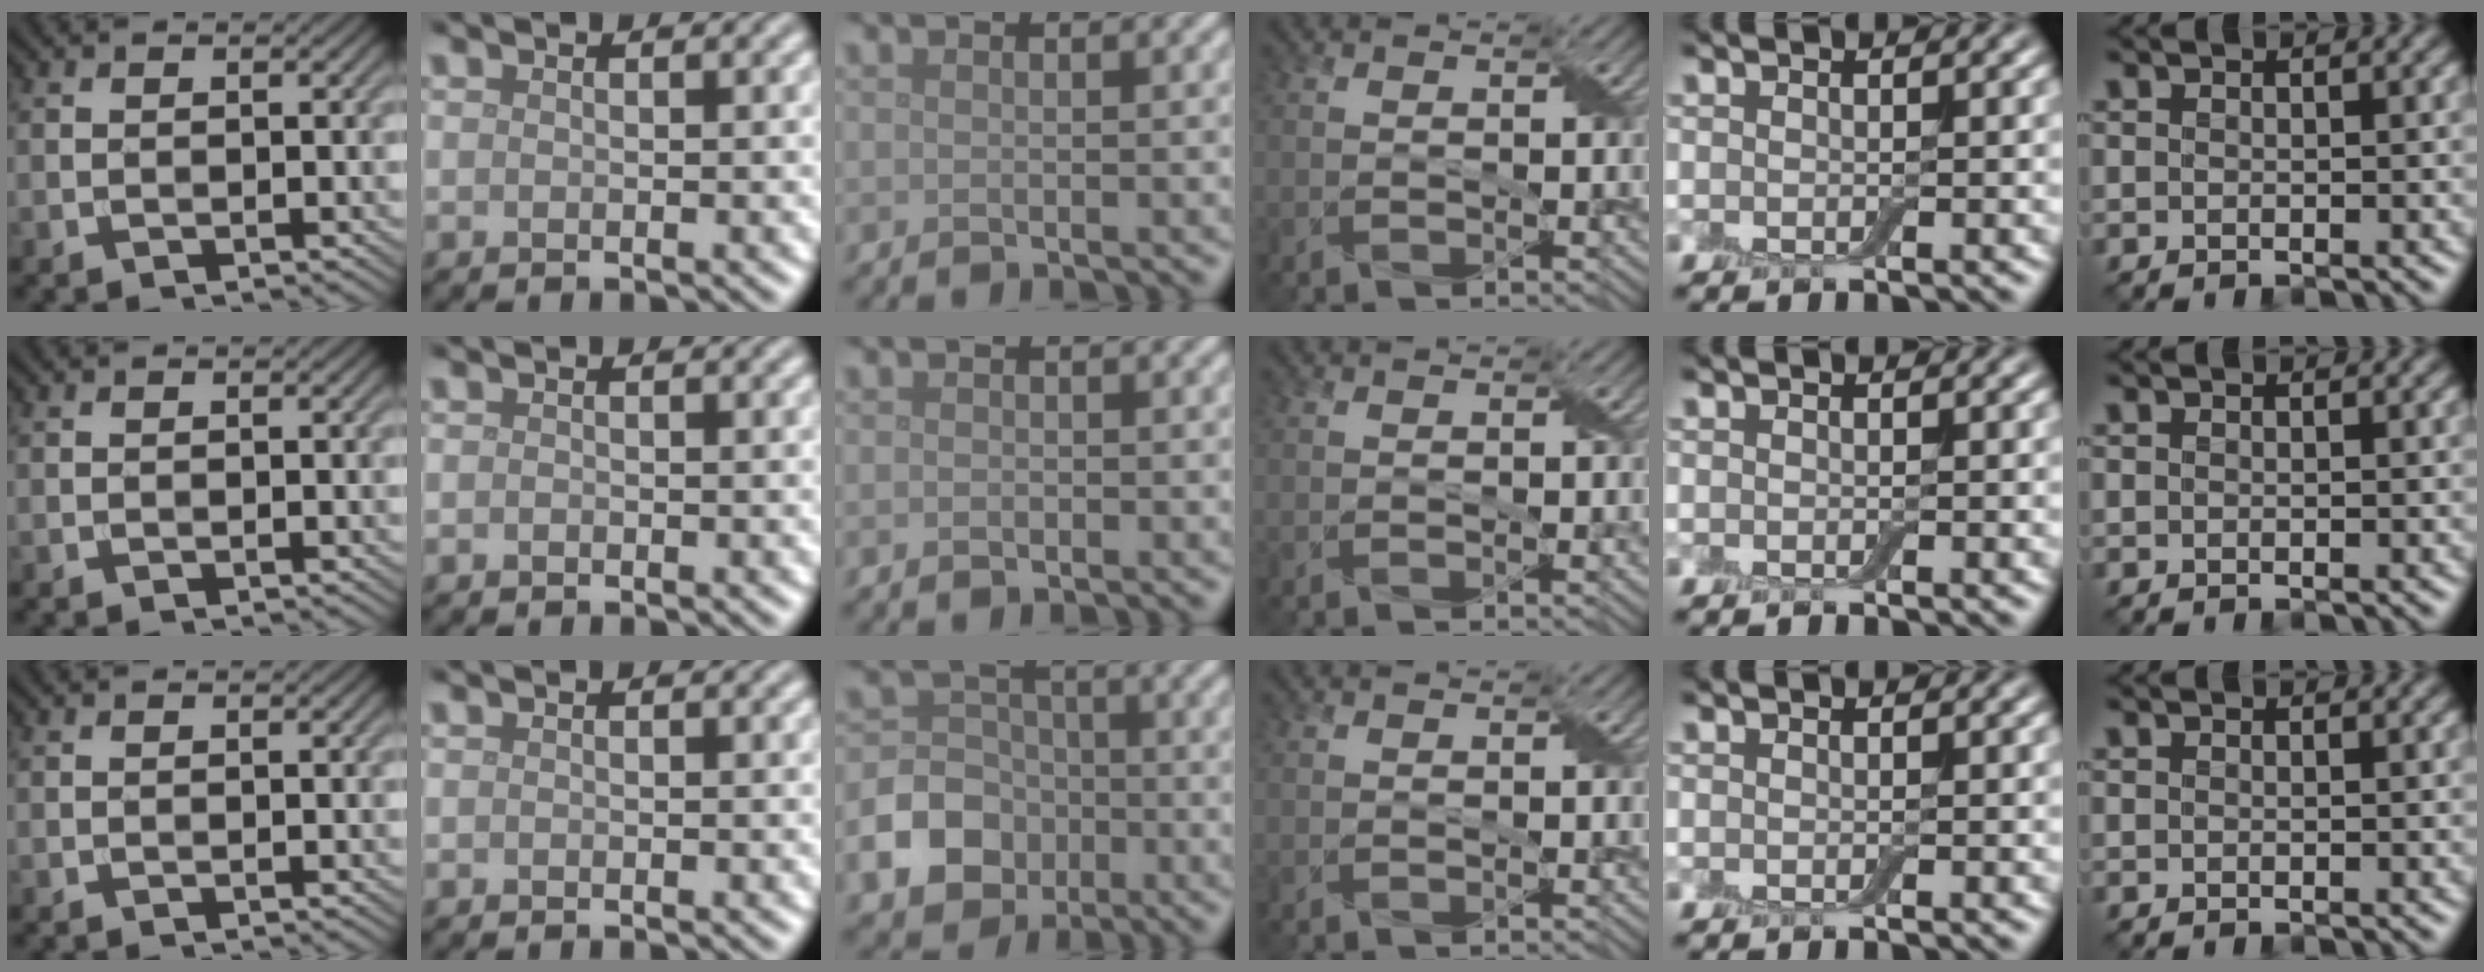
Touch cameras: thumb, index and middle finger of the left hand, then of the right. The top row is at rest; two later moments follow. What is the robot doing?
{"motion": "fold", "object": "aluminum foil"}